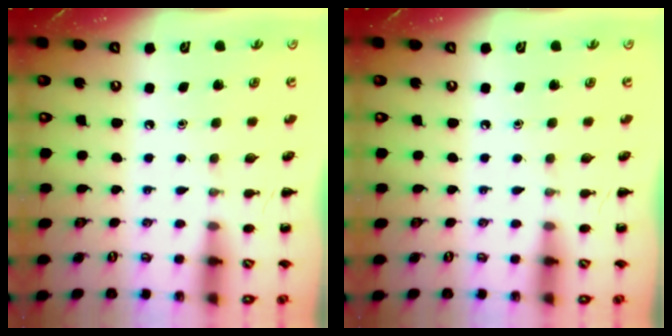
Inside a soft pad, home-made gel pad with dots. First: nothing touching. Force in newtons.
{"total": 0.0}